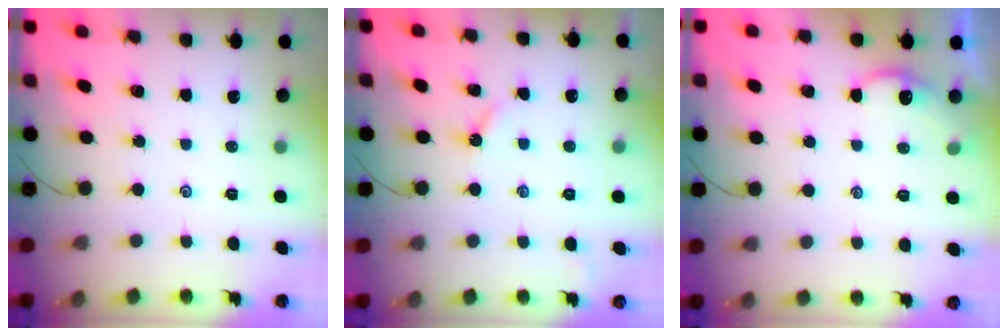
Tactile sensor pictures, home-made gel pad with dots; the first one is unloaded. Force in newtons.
{"total": 2.8, "press": 2.8, "slide": 0.2}
{"total": 2.2, "press": 2.2, "slide": 0.2}